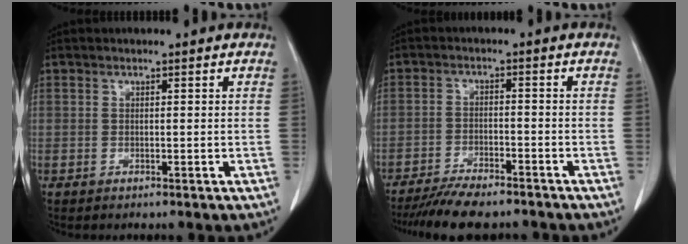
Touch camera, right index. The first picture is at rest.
{"total": 10.4, "force": [-9.2, 1.8, 4.4], "torque": [-0.064, -0.013, -0.142]}